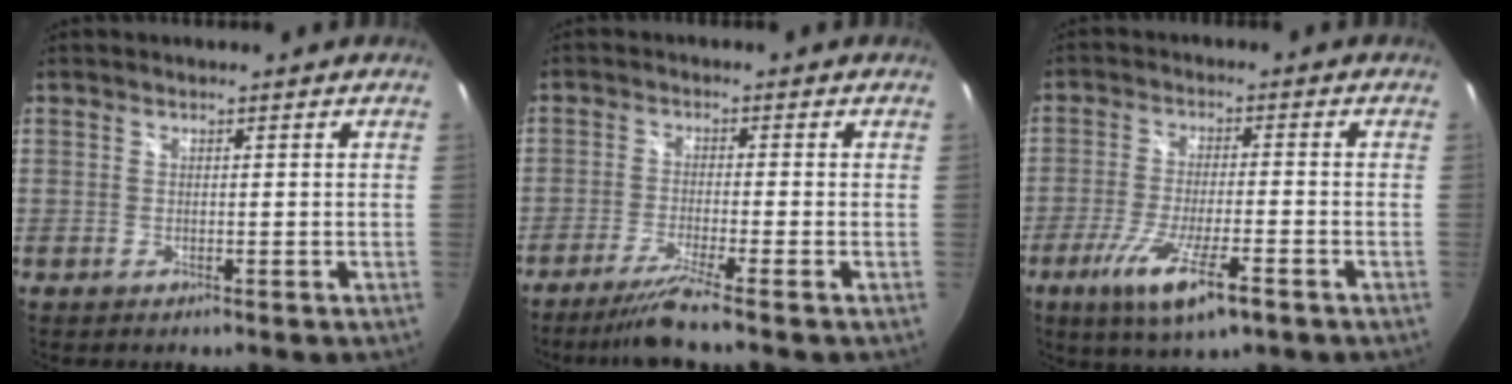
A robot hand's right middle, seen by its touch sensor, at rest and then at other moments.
{"total": 6.1, "force": [-4.9, -1.6, 3.2], "torque": [-0.080, -0.013, -0.089]}
{"total": 11.3, "force": [-6.2, 2.1, 9.1], "torque": [-0.190, -0.035, -0.110]}